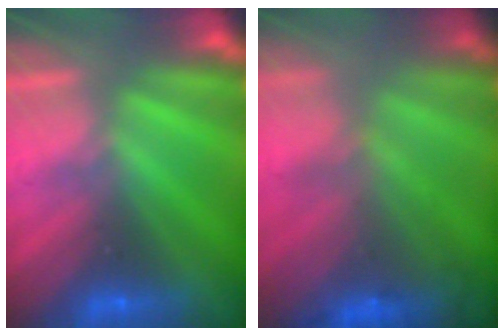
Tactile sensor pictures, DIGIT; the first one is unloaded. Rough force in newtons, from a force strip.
{"total": 7.9}